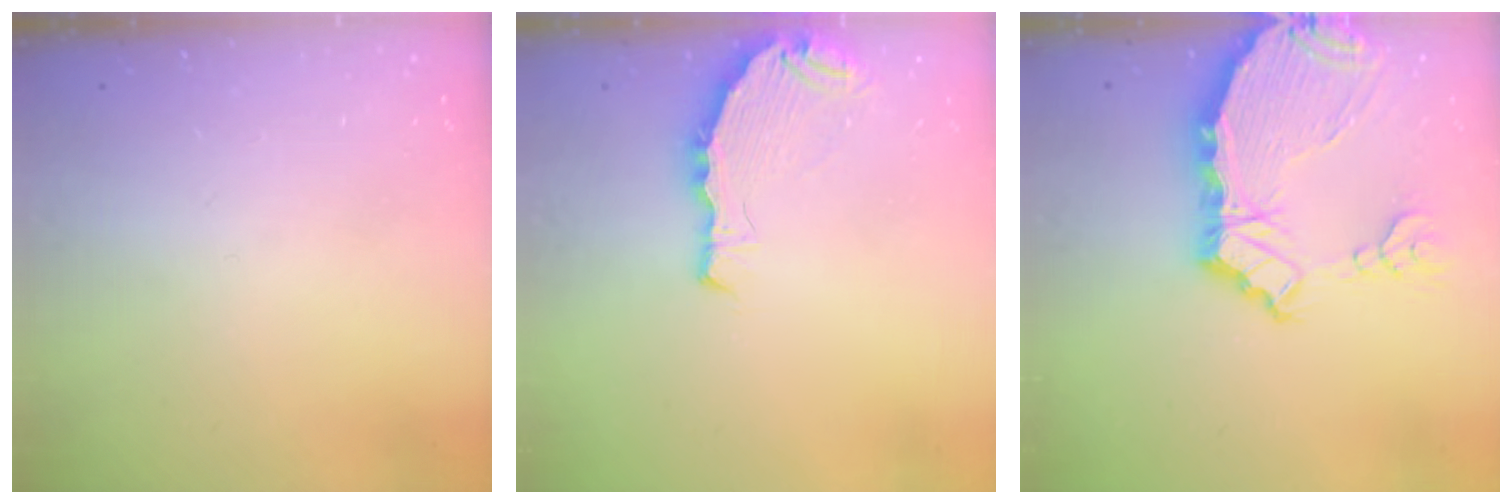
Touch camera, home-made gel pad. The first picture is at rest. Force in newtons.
{"total": 7.3, "press": 6.4, "slide": 3.5}
{"total": 10.5, "press": 9.9, "slide": 3.4}